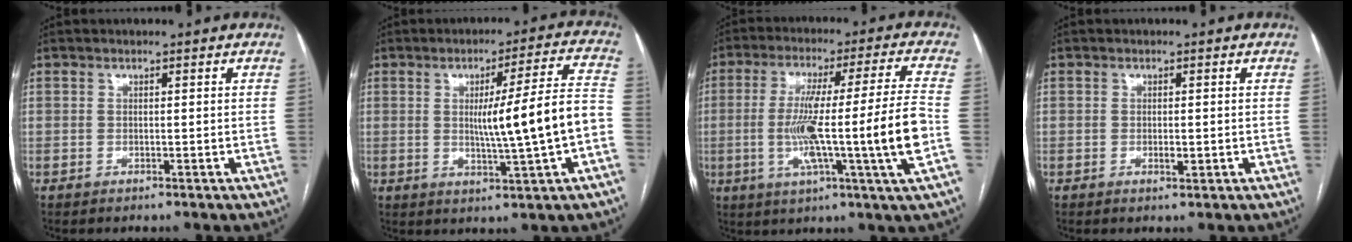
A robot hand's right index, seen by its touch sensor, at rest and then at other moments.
{"total": 12.4, "force": [-1.3, -0.5, 12.3], "torque": [-0.182, 0.008, -0.018]}
{"total": 17.9, "force": [-3.1, -1.6, 17.6], "torque": [-0.285, 0.000, -0.057]}
{"total": 1.4, "force": [-0.3, 0.4, 1.3], "torque": [-0.025, -0.003, -0.004]}